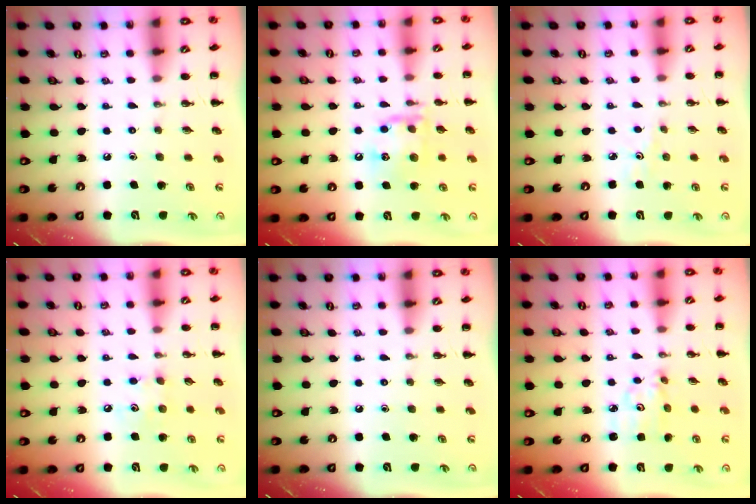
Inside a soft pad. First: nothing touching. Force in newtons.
{"total": 14.2, "press": 14.0, "slide": 1.9}
{"total": 2.2, "press": 2.1, "slide": 0.7}
{"total": 5.8, "press": 5.7, "slide": 1.3}
{"total": 0.0}
{"total": 4.0, "press": 4.0, "slide": 0.1}